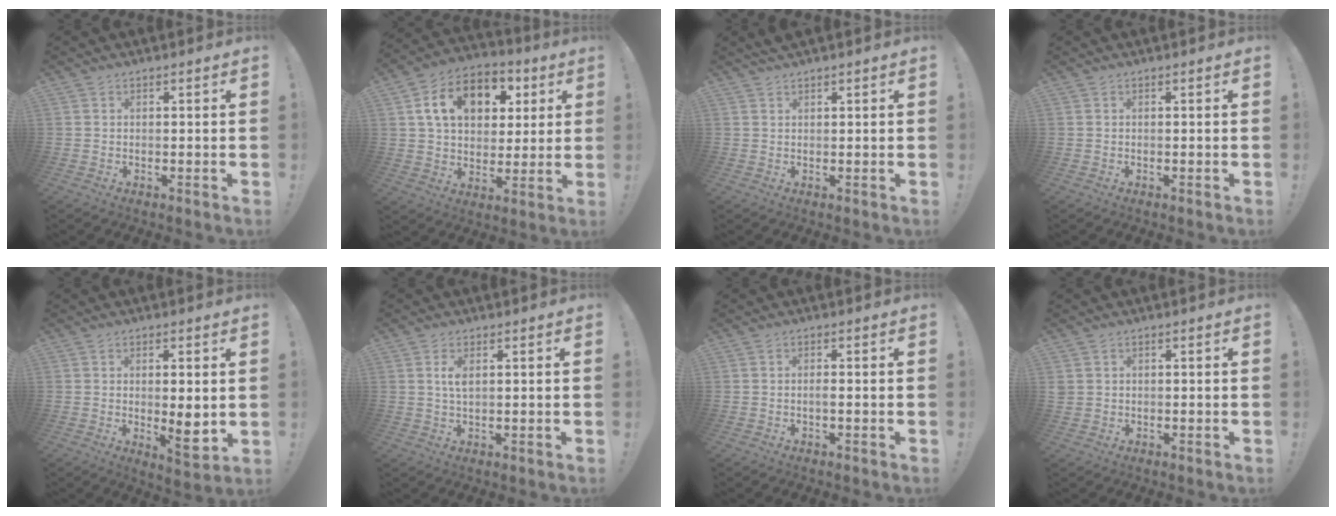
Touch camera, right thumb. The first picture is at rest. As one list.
[{"total": 15.7, "force": [5.6, 11.3, 9.3], "torque": [-0.137, -0.014, 0.104]}, {"total": 1.6, "force": [1.4, 0.3, 0.8], "torque": [-0.019, -0.003, 0.026]}, {"total": 0.0}, {"total": 7.0, "force": [0.1, 2.2, 6.6], "torque": [-0.069, -0.015, 0.003]}, {"total": 3.2, "force": [1.0, 1.2, 2.9], "torque": [-0.053, 0.000, 0.015]}, {"total": 1.2, "force": [-0.5, 0.0, 1.1], "torque": [-0.022, 0.001, -0.010]}, {"total": 1.5, "force": [0.5, 1.3, 0.6], "torque": [-0.016, 0.005, 0.011]}]